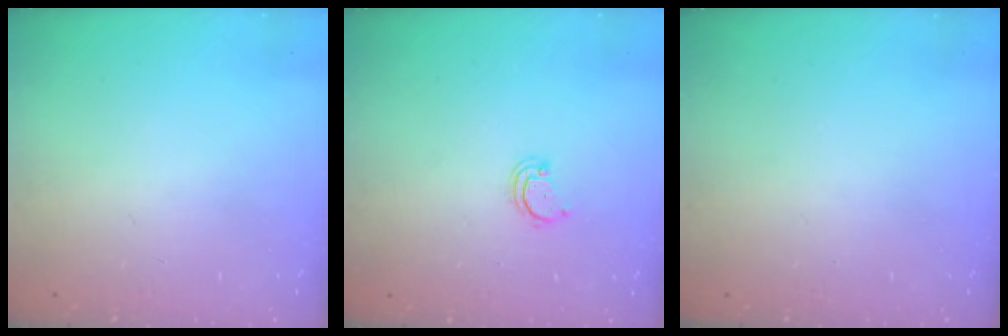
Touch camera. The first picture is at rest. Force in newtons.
{"total": 2.9, "press": 2.9, "slide": 0.2}
{"total": 0.0}